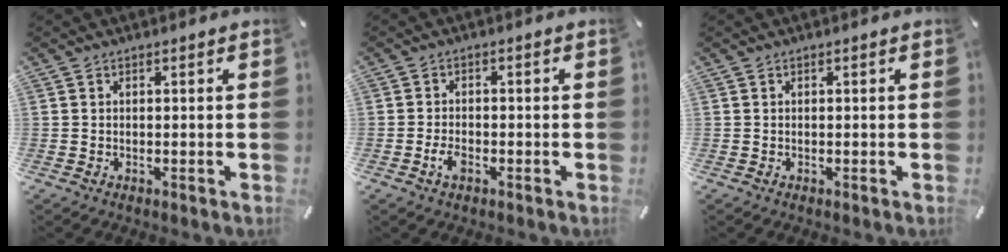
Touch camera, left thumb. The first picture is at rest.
{"total": 2.8, "force": [-1.6, 1.5, 1.8], "torque": [-0.043, 0.002, -0.032]}
{"total": 0.0}